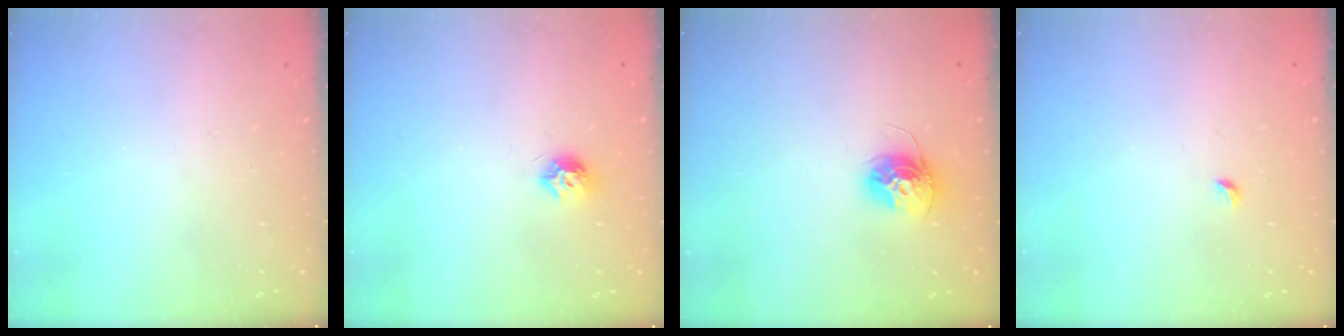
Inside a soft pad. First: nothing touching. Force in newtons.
{"total": 6.5, "press": 6.5, "slide": 0.3}
{"total": 12.1, "press": 12.1, "slide": 1.1}
{"total": 2.7, "press": 2.6, "slide": 0.6}